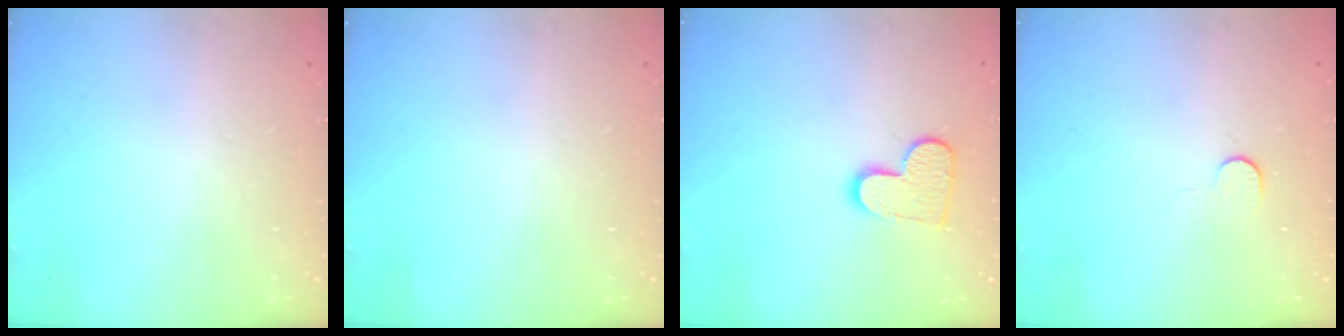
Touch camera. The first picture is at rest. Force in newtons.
{"total": 0.0}
{"total": 10.9, "press": 10.9, "slide": 0.8}
{"total": 3.6, "press": 3.6, "slide": 0.4}